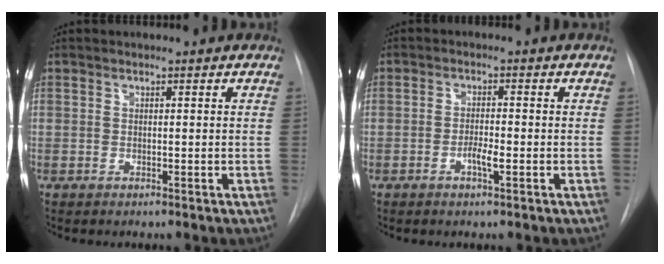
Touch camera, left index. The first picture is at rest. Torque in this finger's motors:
{"motor_torque": [0.15, 0.25, 0.04, 0.01]}